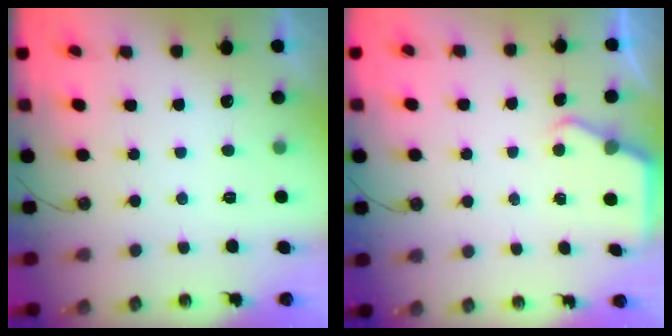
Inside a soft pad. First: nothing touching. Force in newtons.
{"total": 2.8, "press": 2.8, "slide": 0.0}